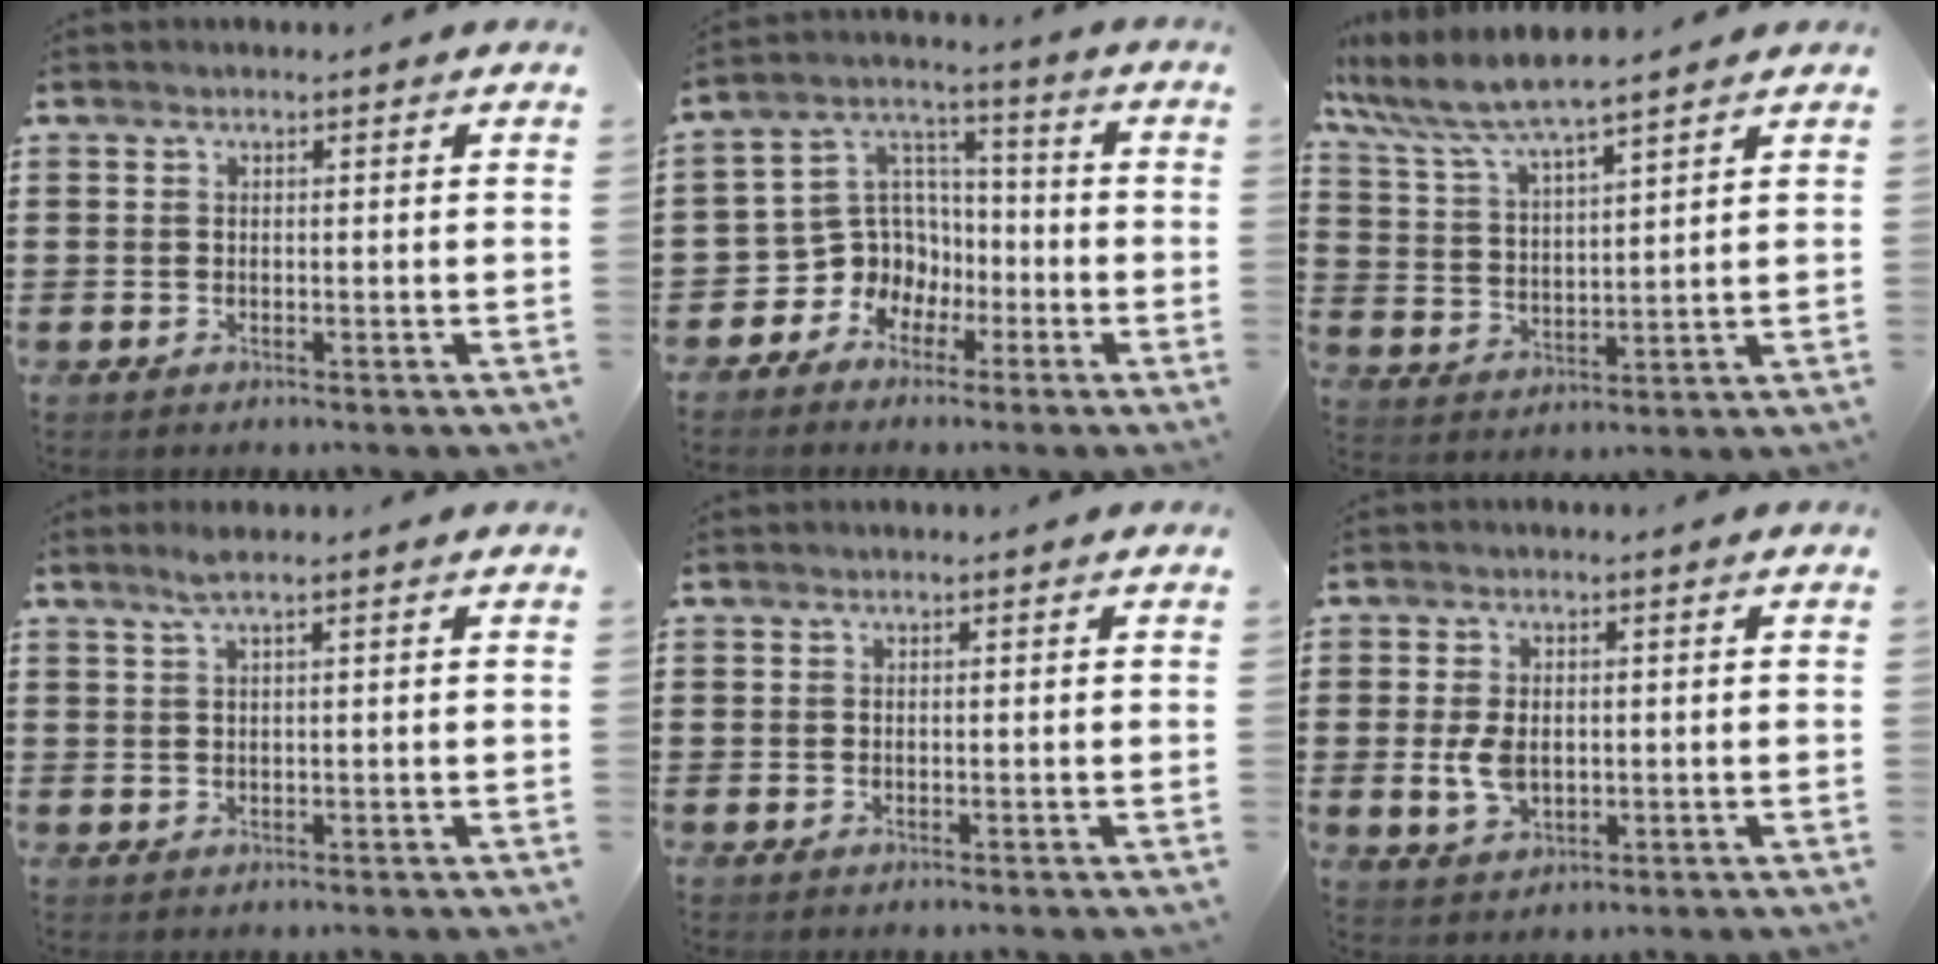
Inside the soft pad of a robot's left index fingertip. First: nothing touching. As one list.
[{"total": 7.9, "force": [-2.8, 7.3, 1.5], "torque": [-0.074, -0.001, -0.055]}, {"total": 6.4, "force": [5.7, 0.4, 2.9], "torque": [-0.081, -0.027, 0.096]}, {"total": 2.0, "force": [1.2, -0.1, 1.6], "torque": [-0.034, 0.001, 0.021]}, {"total": 0.0}, {"total": 4.8, "force": [0.0, 3.0, 3.8], "torque": [-0.096, -0.001, -0.004]}]